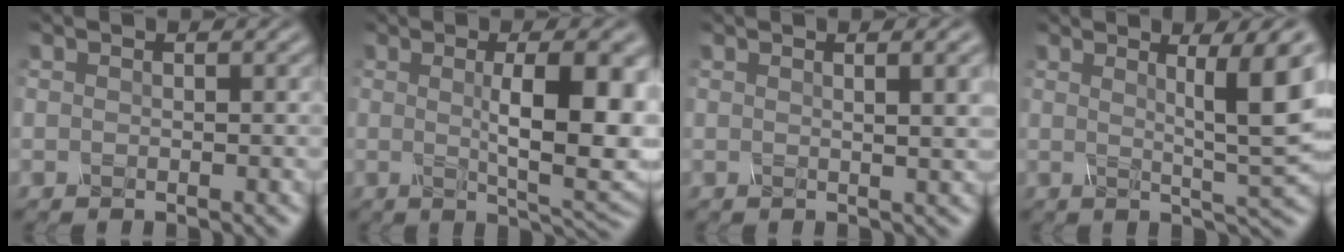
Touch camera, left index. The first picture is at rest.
{"total": 9.1, "force": [0.7, 2.3, 8.8], "torque": [-0.117, -0.002, 0.016]}
{"total": 4.7, "force": [1.5, 1.7, 4.1], "torque": [-0.031, 0.014, 0.007]}
{"total": 7.7, "force": [2.2, 1.1, 7.3], "torque": [-0.094, 0.003, 0.036]}